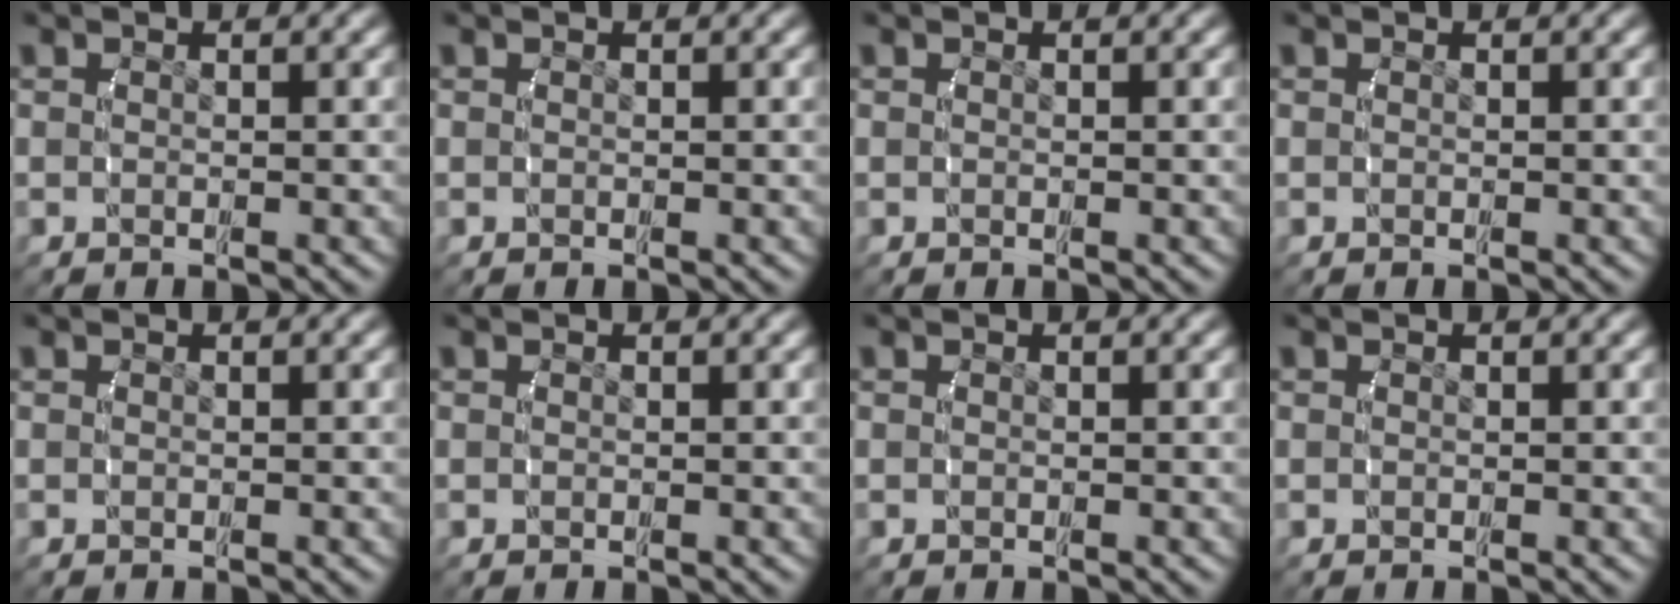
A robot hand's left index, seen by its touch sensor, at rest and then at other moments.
{"total": 0.0}
{"total": 0.0}
{"total": 0.0}
{"total": 1.0, "force": [-0.2, -0.9, -0.4], "torque": [0.014, -0.008, 0.004]}
{"total": 0.0}
{"total": 0.0}
{"total": 0.0}